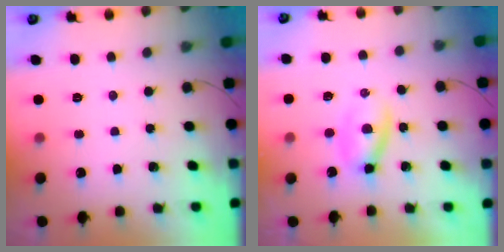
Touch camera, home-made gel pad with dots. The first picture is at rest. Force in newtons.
{"total": 3.5, "press": 3.4, "slide": 0.9}